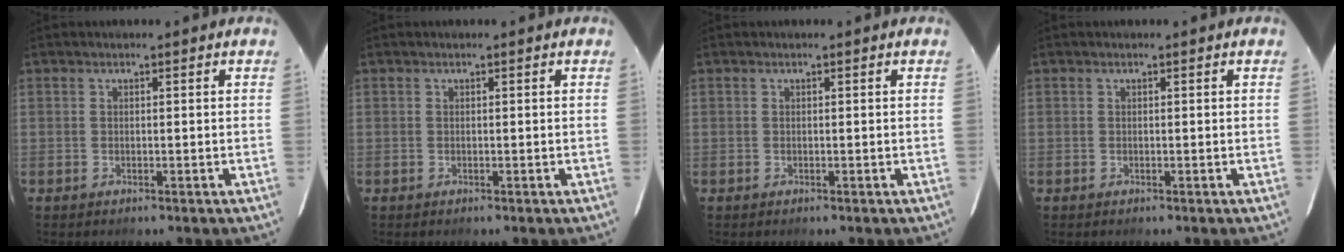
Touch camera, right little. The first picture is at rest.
{"total": 0.0}
{"total": 0.0}
{"total": 0.0}